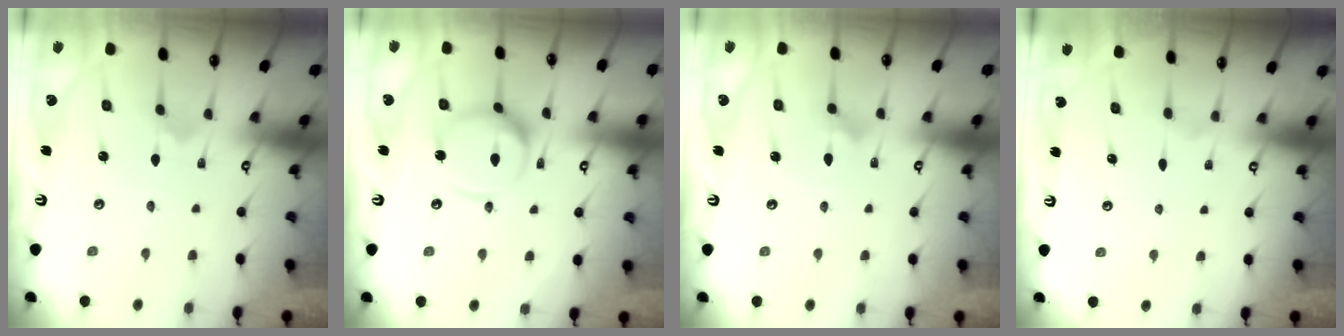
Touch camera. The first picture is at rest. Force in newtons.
{"total": 12.0, "press": 11.9, "slide": 1.0}
{"total": 3.8, "press": 3.8, "slide": 0.3}
{"total": 0.0}